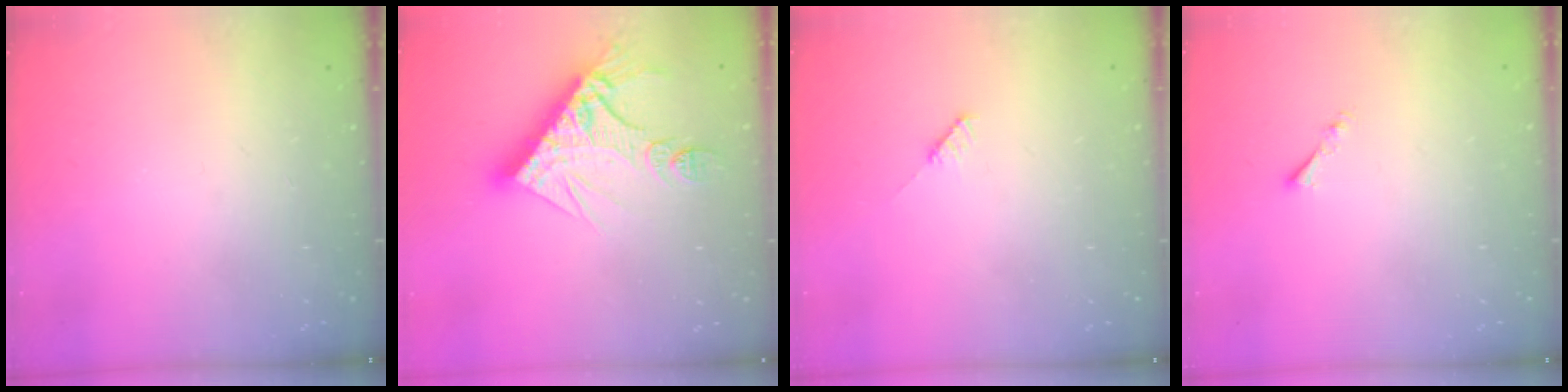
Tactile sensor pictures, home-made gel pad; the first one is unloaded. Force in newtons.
{"total": 14.2, "press": 14.2, "slide": 1.2}
{"total": 3.0, "press": 3.0, "slide": 0.2}
{"total": 0.8, "press": 0.7, "slide": 0.3}